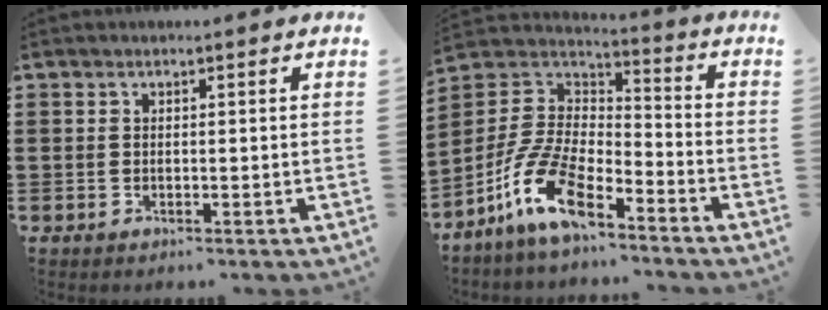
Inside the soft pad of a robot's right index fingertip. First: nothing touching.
{"total": 11.9, "force": [-7.9, 4.2, 7.8], "torque": [-0.189, 0.009, -0.158]}